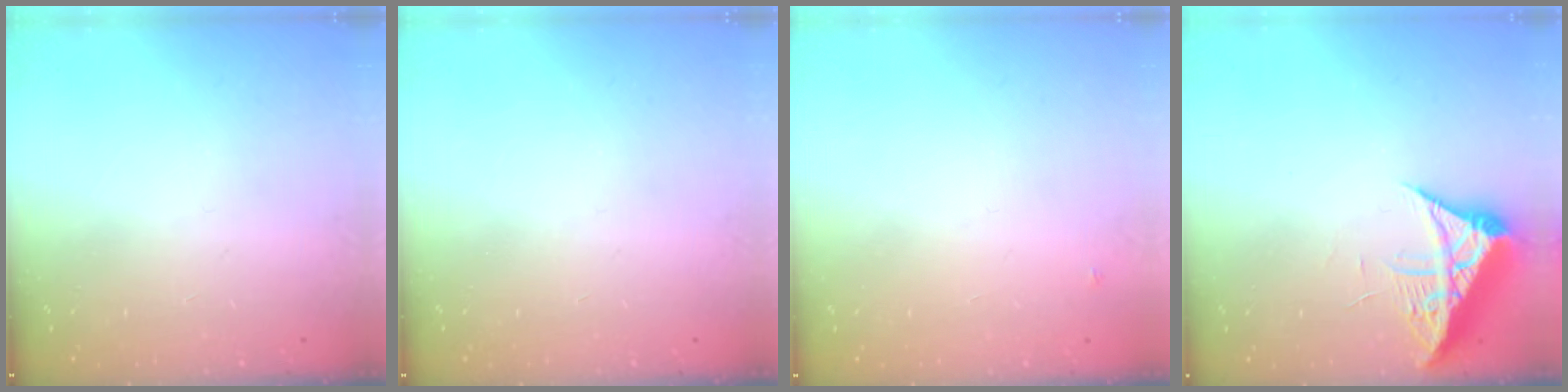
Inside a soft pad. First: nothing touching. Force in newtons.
{"total": 0.0}
{"total": 2.6, "press": 2.6, "slide": 0.2}
{"total": 7.2, "press": 7.2, "slide": 0.8}